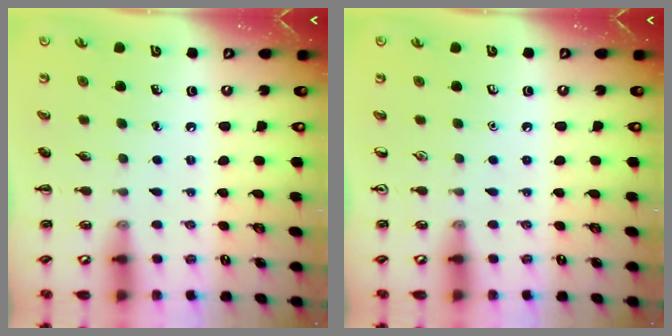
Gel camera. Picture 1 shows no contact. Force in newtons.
{"total": 0.0}